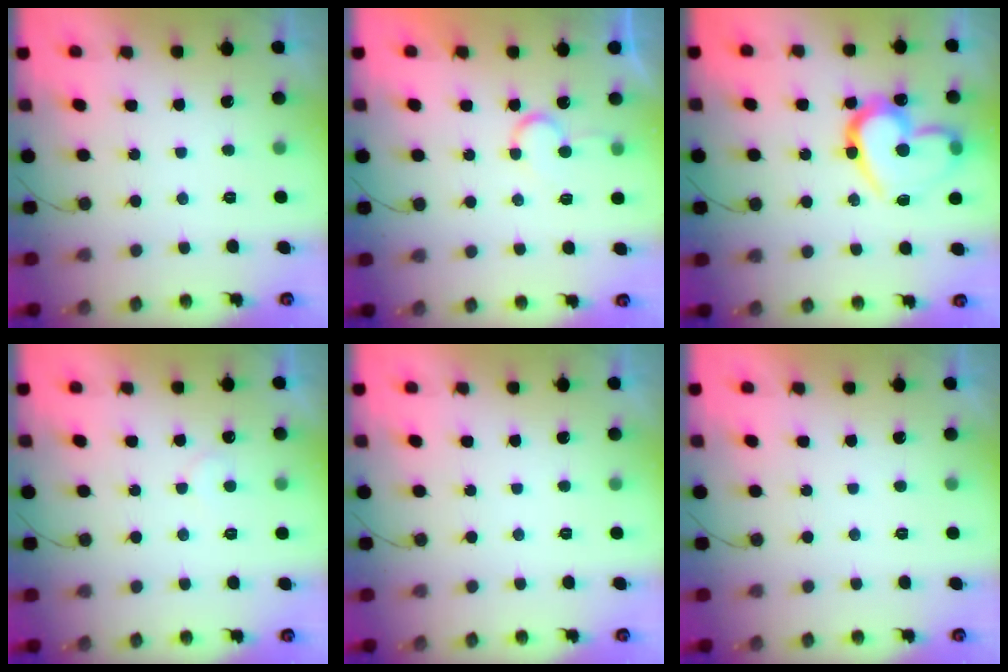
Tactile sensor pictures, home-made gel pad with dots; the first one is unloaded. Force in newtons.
{"total": 6.8, "press": 6.8, "slide": 0.6}
{"total": 19.1, "press": 18.9, "slide": 2.7}
{"total": 5.0, "press": 5.0, "slide": 0.4}
{"total": 0.0}
{"total": 1.8, "press": 1.8, "slide": 0.1}